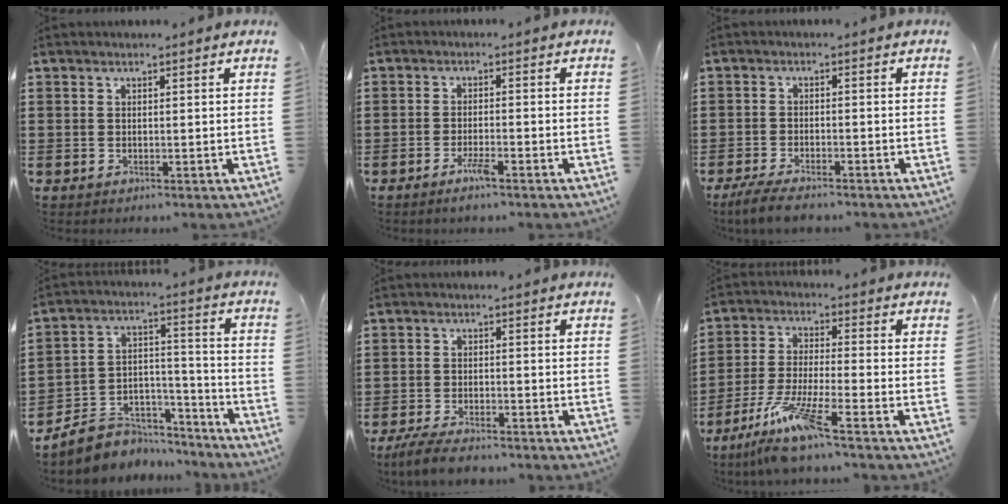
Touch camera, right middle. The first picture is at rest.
{"total": 2.8, "force": [-1.8, 0.3, 2.0], "torque": [-0.042, -0.001, -0.035]}
{"total": 3.8, "force": [-3.4, 0.5, 1.6], "torque": [-0.050, -0.008, -0.071]}
{"total": 6.1, "force": [-5.2, 3.2, 0.2], "torque": [-0.028, 0.000, -0.104]}
{"total": 4.1, "force": [-3.7, 0.6, 1.6], "torque": [-0.042, -0.005, -0.075]}
{"total": 8.7, "force": [-6.5, 0.4, 5.7], "torque": [-0.121, -0.012, -0.128]}